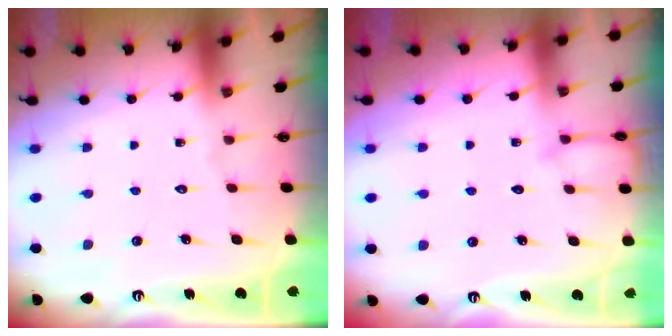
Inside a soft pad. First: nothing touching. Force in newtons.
{"total": 3.3, "press": 3.3, "slide": 0.3}